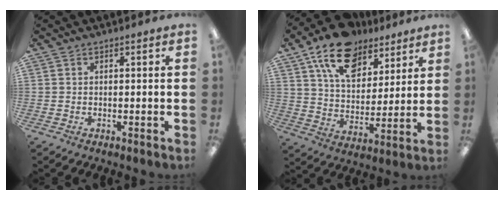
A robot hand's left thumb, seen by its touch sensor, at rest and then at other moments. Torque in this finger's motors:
{"motor_torque": [0.32, 0.36, 1.67, -1.10, 0.40]}